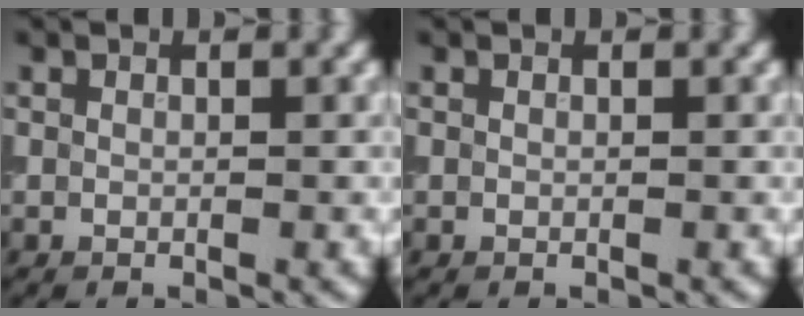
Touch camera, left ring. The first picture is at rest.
{"total": 0.0}